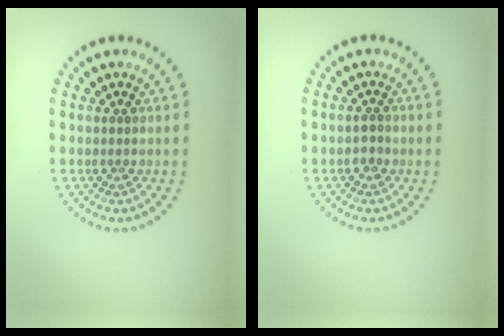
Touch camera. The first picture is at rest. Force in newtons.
{"total": 1.1, "press": 1.0, "slide": 0.4}